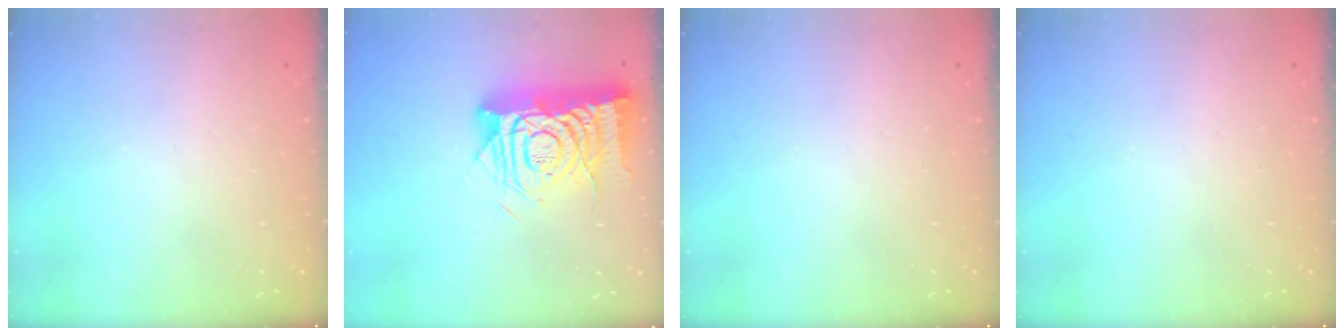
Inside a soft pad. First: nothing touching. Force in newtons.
{"total": 14.1, "press": 14.0, "slide": 2.0}
{"total": 0.0}
{"total": 0.0}